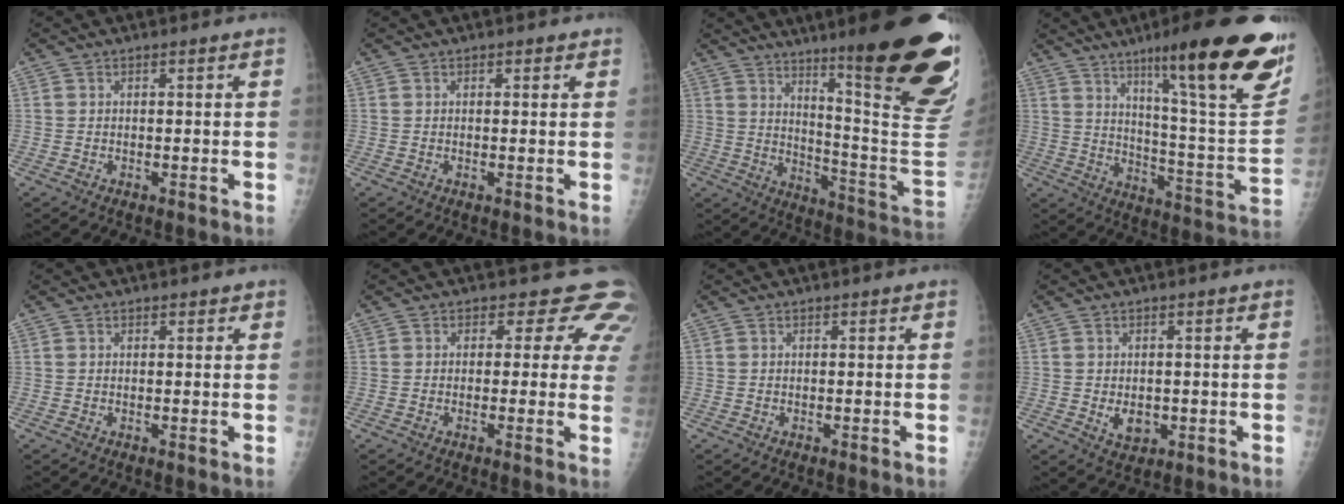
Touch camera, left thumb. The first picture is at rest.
{"total": 1.0, "force": [0.6, 0.6, 0.5], "torque": [0.001, -0.002, 0.004]}
{"total": 29.2, "force": [15.4, 4.2, 24.5], "torque": [-0.248, -0.072, 0.232]}
{"total": 28.2, "force": [15.8, 4.3, 23.0], "torque": [-0.281, -0.063, 0.240]}
{"total": 0.8, "force": [0.6, 0.5, 0.2], "torque": [0.006, -0.003, 0.004]}
{"total": 7.7, "force": [5.5, 4.8, 2.4], "torque": [0.020, -0.016, 0.035]}
{"total": 0.0}
{"total": 3.8, "force": [-0.5, 2.8, 2.5], "torque": [-0.023, -0.003, 0.003]}